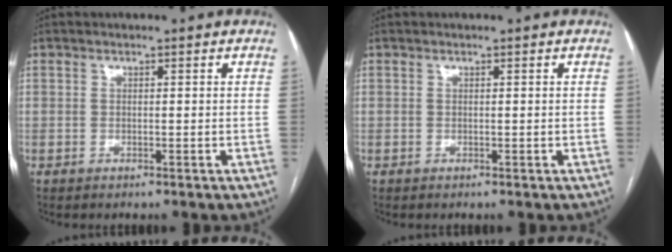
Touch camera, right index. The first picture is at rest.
{"total": 0.0}